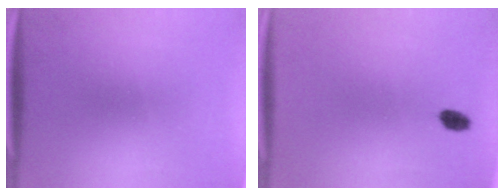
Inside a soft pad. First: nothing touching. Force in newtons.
{"total": 2.1}